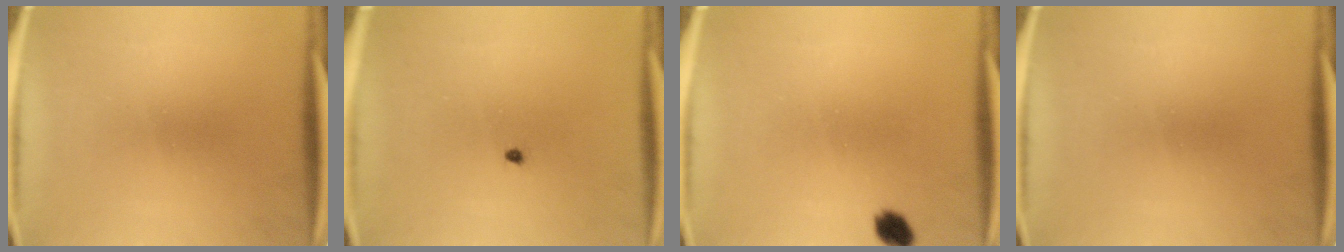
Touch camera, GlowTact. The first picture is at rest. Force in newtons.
{"total": 0.6}
{"total": 2.9}
{"total": 0.0}